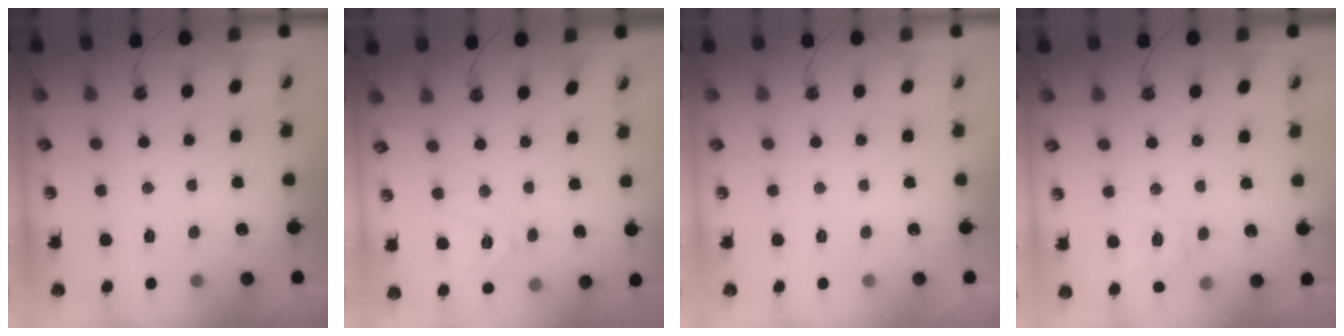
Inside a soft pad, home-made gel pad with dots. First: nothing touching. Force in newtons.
{"total": 11.0, "press": 10.9, "slide": 1.3}
{"total": 0.0}
{"total": 12.2, "press": 12.1, "slide": 1.5}